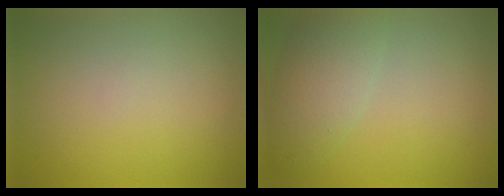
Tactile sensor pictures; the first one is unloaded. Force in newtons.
{"total": 4.3, "press": 4.3, "slide": 0.3}